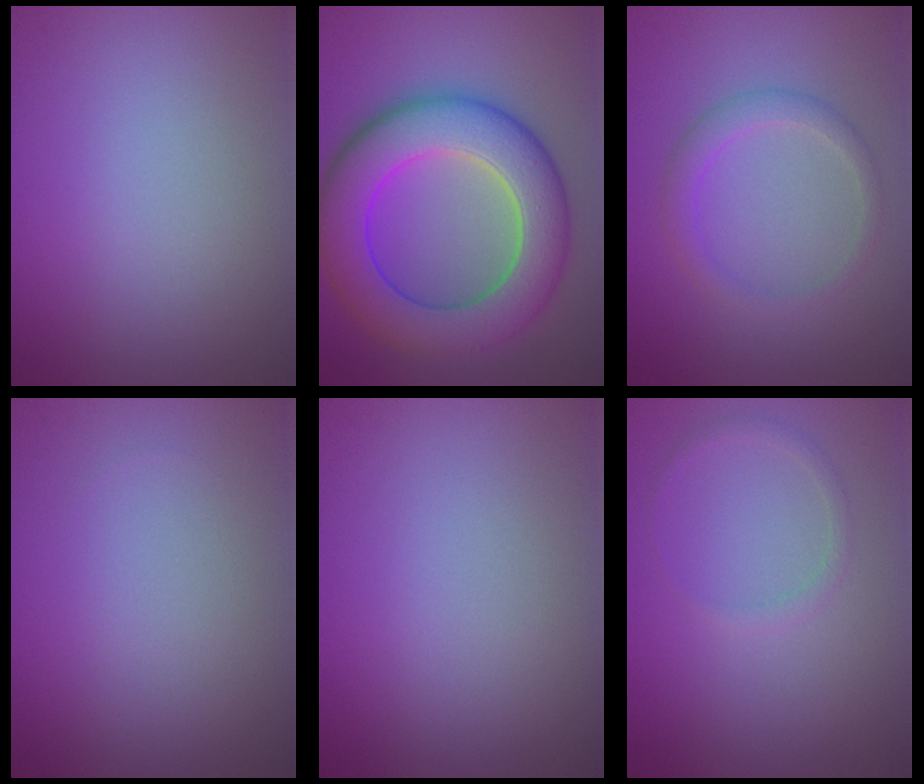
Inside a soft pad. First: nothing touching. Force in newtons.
{"total": 10.6, "press": 10.6, "slide": 0.1}
{"total": 2.2, "press": 2.2, "slide": 0.1}
{"total": 0.0}
{"total": 0.0}
{"total": 0.9, "press": 0.9, "slide": 0.1}